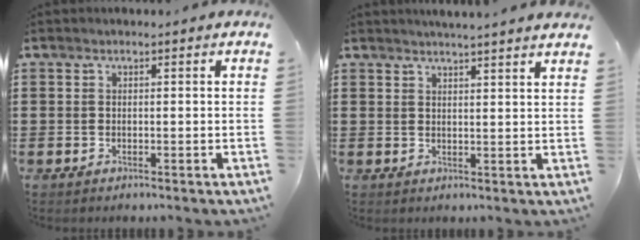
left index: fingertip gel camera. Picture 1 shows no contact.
{"total": 2.5, "force": [2.4, -0.7, 0.4], "torque": [-0.014, -0.007, 0.045]}